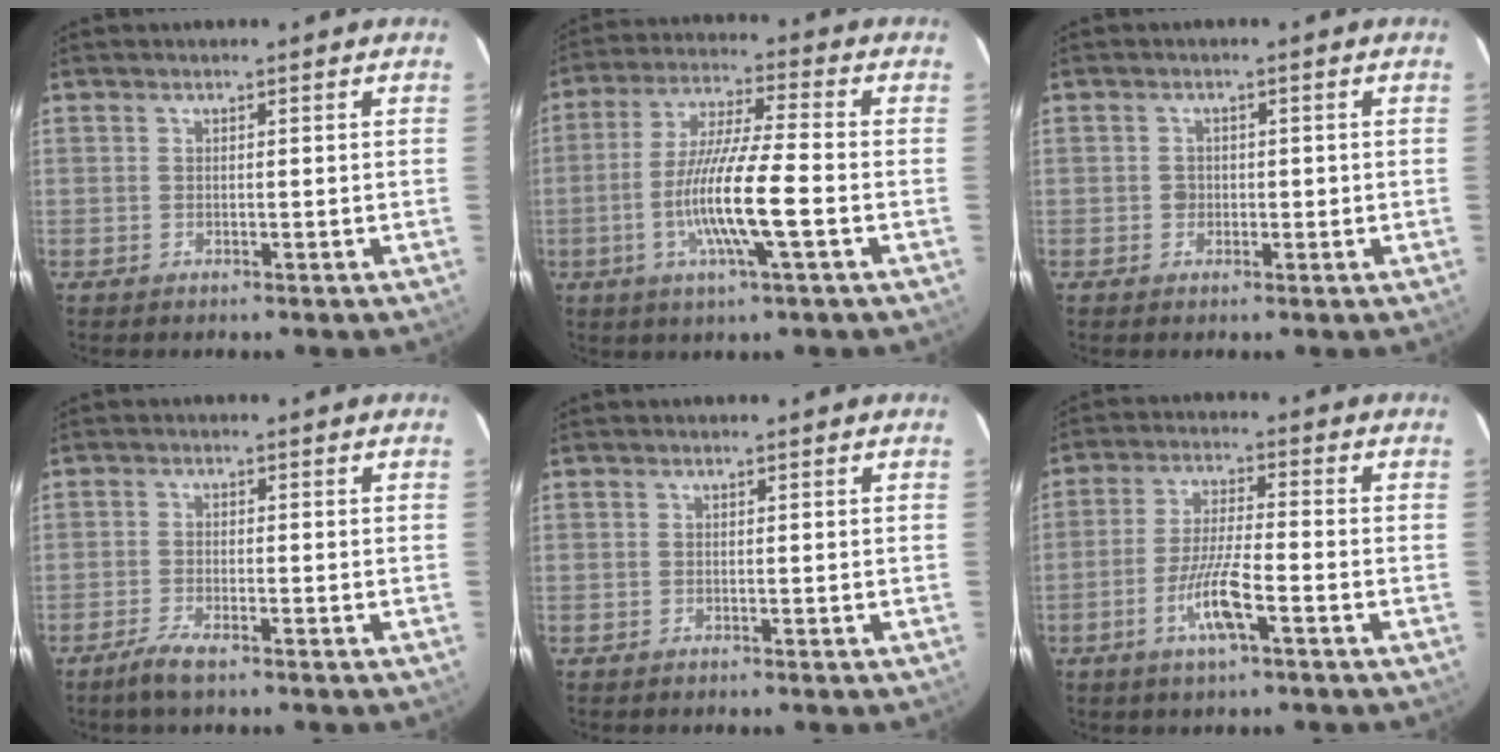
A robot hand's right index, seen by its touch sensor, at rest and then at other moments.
{"total": 12.2, "force": [-3.1, 0.2, 11.8], "torque": [-0.225, -0.008, -0.062]}
{"total": 1.6, "force": [-0.1, 1.5, 0.7], "torque": [-0.010, 0.004, -0.002]}
{"total": 3.3, "force": [-2.5, 0.3, 2.2], "torque": [-0.050, -0.006, -0.049]}
{"total": 0.0}
{"total": 7.7, "force": [-3.4, 0.6, 6.9], "torque": [-0.137, -0.006, -0.064]}